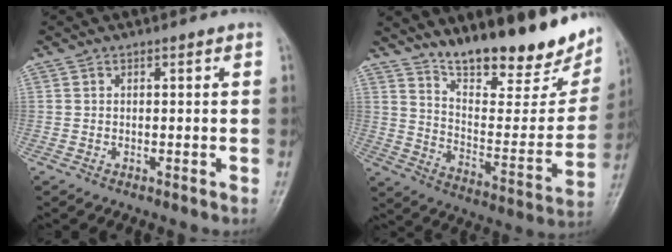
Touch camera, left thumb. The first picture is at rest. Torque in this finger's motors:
{"motor_torque": [0.87, 0.76, 1.40, -1.37, 0.10]}